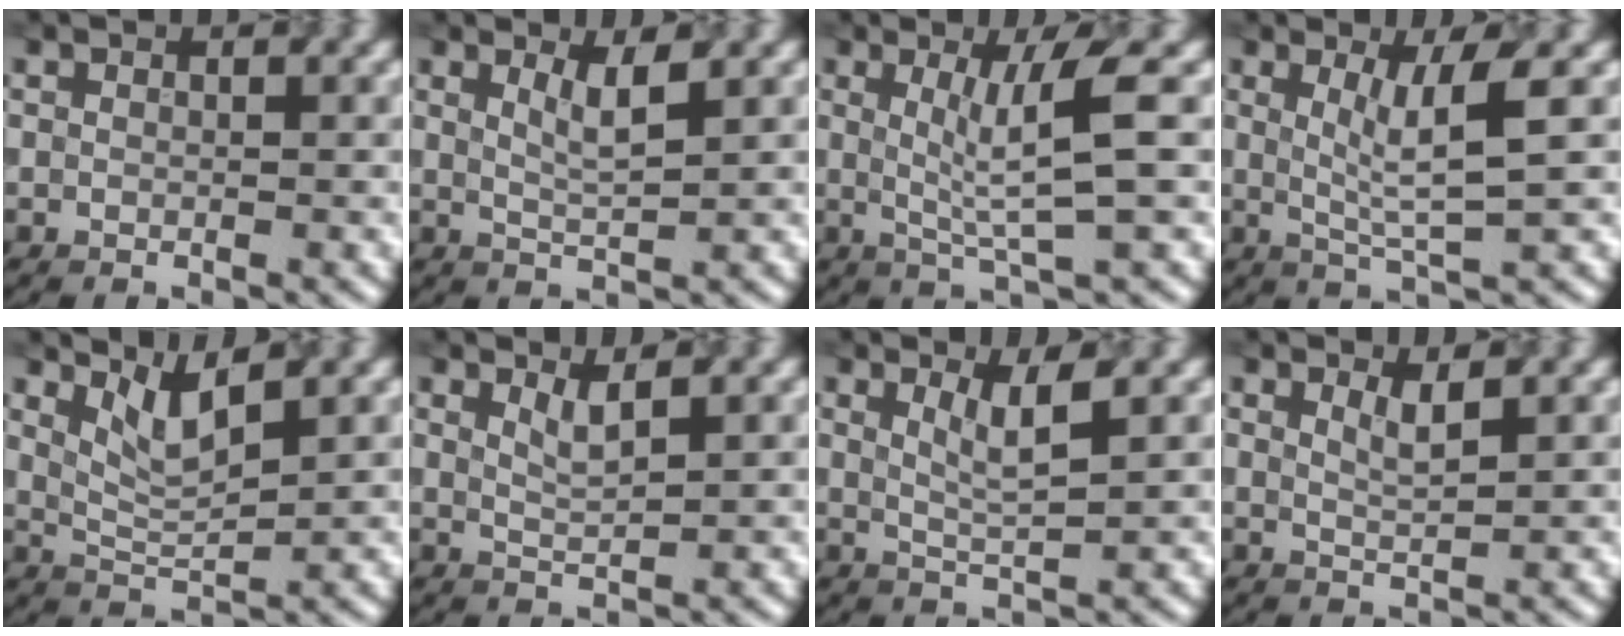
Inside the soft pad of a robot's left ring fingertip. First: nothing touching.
{"total": 2.2, "force": [1.1, 0.5, 1.9], "torque": [-0.029, -0.006, 0.019]}
{"total": 4.4, "force": [0.8, 0.4, 4.3], "torque": [-0.078, -0.004, 0.019]}
{"total": 3.9, "force": [1.0, 0.5, 3.8], "torque": [-0.071, -0.005, 0.021]}
{"total": 3.0, "force": [1.9, 0.6, 2.2], "torque": [-0.049, -0.009, 0.044]}
{"total": 1.7, "force": [1.0, 0.4, 1.3], "torque": [-0.022, -0.003, 0.019]}
{"total": 2.7, "force": [1.2, 0.6, 2.3], "torque": [-0.038, -0.005, 0.024]}
{"total": 1.6, "force": [0.9, 0.4, 1.2], "torque": [-0.020, -0.003, 0.016]}